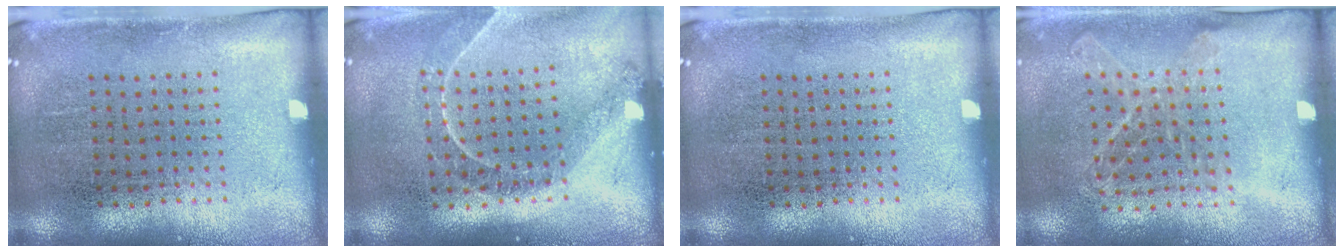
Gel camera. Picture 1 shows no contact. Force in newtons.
{"total": 1.2, "press": 1.1, "slide": 0.4}
{"total": 0.0}
{"total": 1.1, "press": 1.0, "slide": 0.3}